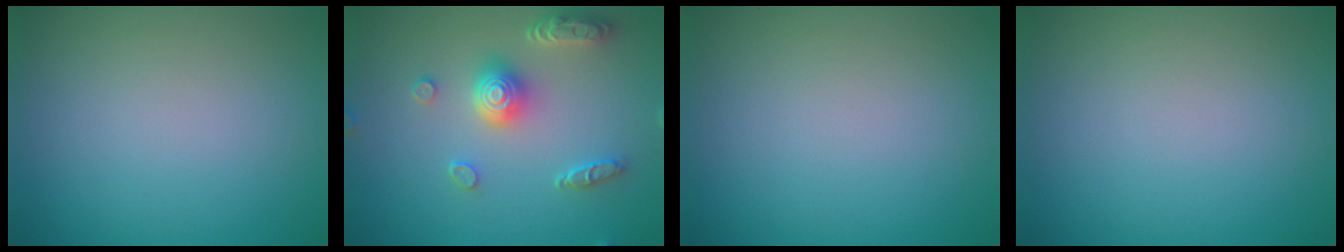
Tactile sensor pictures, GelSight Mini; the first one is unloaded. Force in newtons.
{"total": 4.8, "press": 4.0, "slide": 2.7}
{"total": 0.0}
{"total": 0.0}